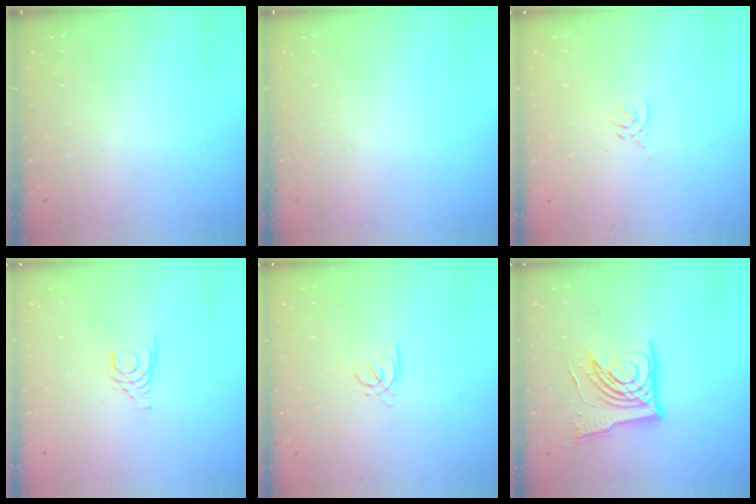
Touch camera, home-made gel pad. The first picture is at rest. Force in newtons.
{"total": 0.0}
{"total": 0.0}
{"total": 3.6, "press": 3.6, "slide": 0.4}
{"total": 1.6, "press": 1.6, "slide": 0.3}
{"total": 17.1, "press": 16.9, "slide": 2.3}